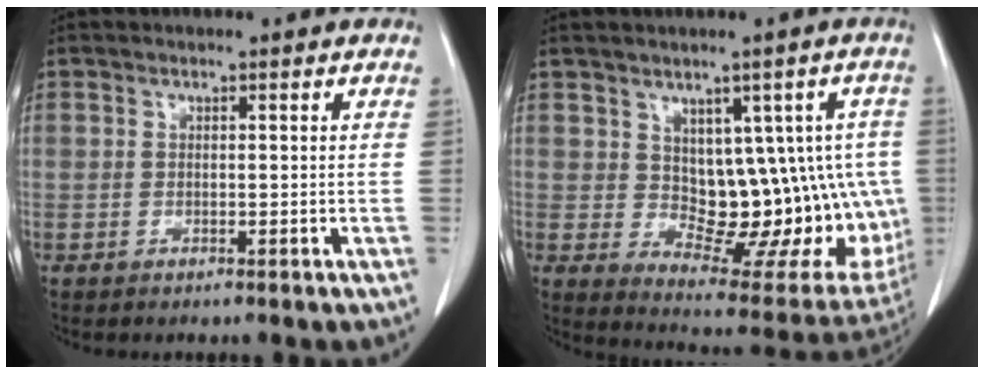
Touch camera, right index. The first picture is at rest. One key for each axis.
{"total": 15.5, "fx": 0.8, "fy": 8.3, "fz": 13.1, "tx": -0.139, "ty": 0.009, "tz": 0.036}